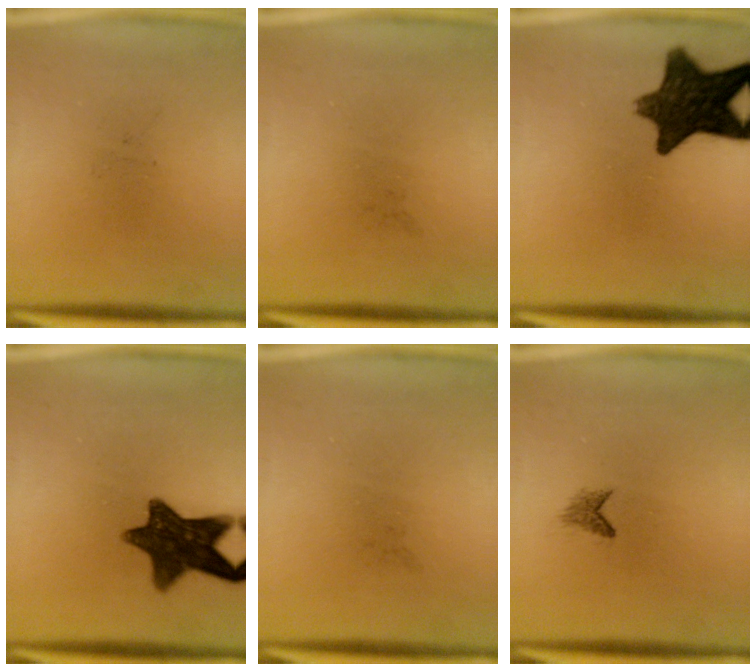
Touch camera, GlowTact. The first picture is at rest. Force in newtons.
{"total": 0.0}
{"total": 13.0}
{"total": 12.0}
{"total": 0.0}
{"total": 1.2}